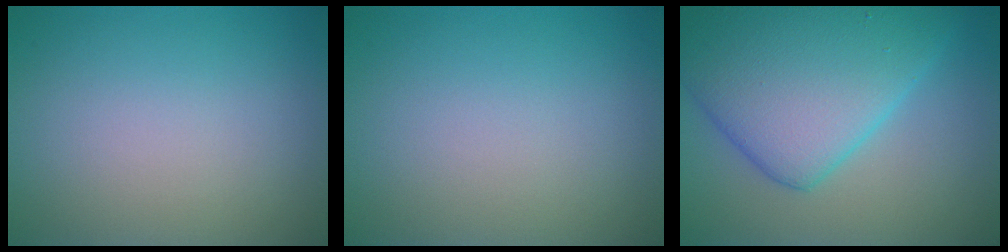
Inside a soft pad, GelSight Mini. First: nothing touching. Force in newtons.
{"total": 0.0}
{"total": 10.1, "press": 10.1, "slide": 0.3}